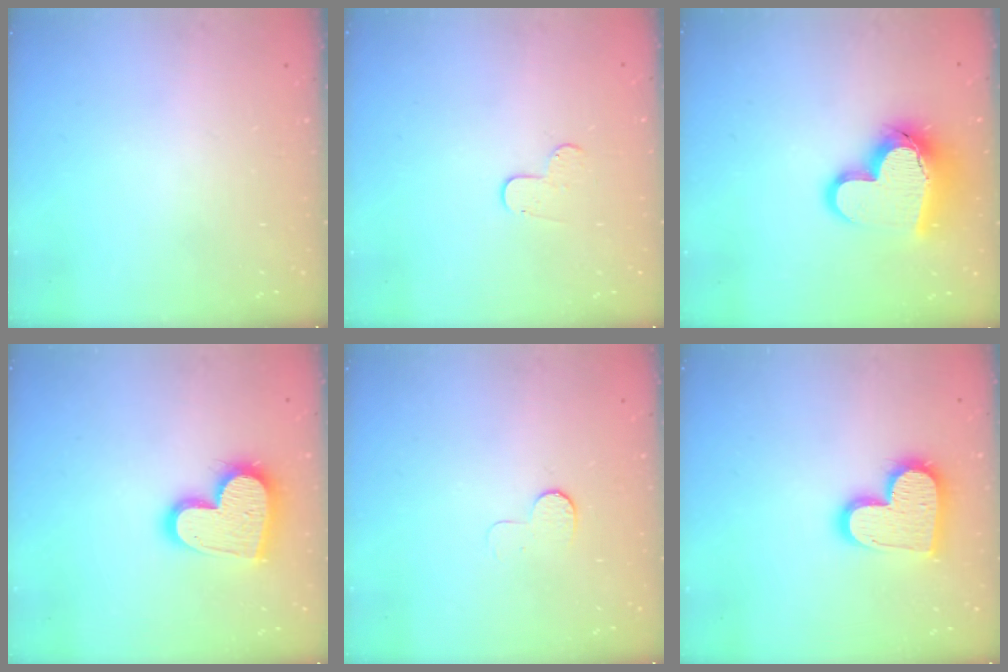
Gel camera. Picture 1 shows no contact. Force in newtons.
{"total": 4.5, "press": 4.5, "slide": 0.4}
{"total": 15.9, "press": 15.7, "slide": 2.2}
{"total": 17.9, "press": 17.9, "slide": 1.4}
{"total": 5.7, "press": 5.6, "slide": 0.6}
{"total": 16.0, "press": 16.0, "slide": 1.0}